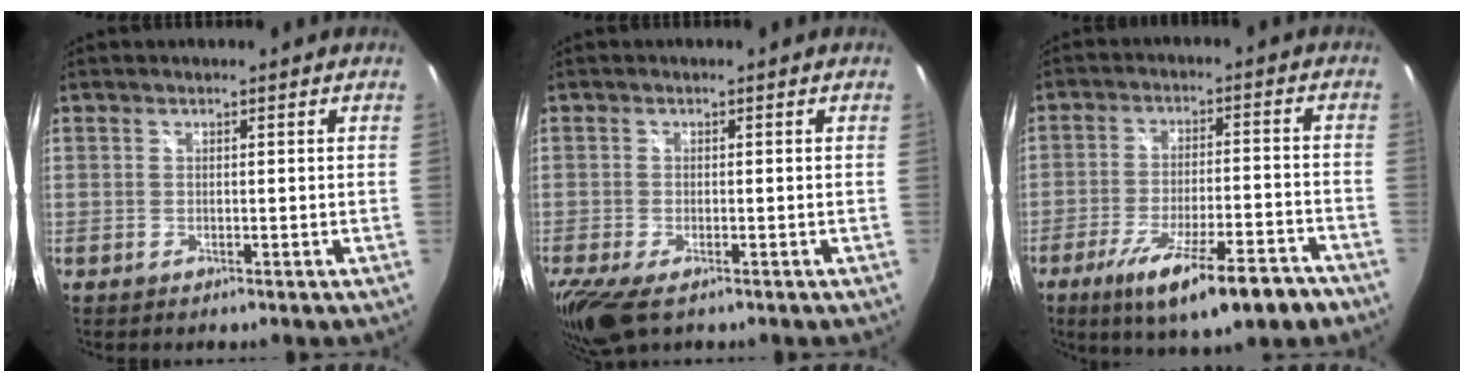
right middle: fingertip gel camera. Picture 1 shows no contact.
{"total": 7.6, "force": [-4.9, 2.7, 5.0], "torque": [-0.115, -0.036, -0.088]}
{"total": 16.3, "force": [-10.9, 3.3, 11.7], "torque": [-0.209, -0.043, -0.166]}